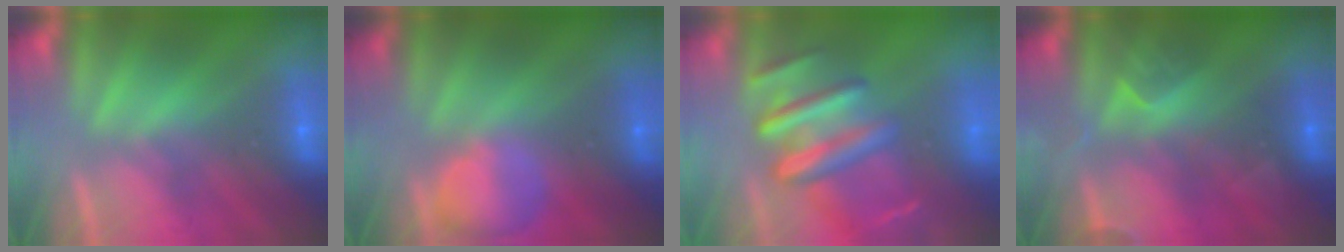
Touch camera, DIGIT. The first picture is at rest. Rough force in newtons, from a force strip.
{"total": 2.4}
{"total": 9.4}
{"total": 2.4}